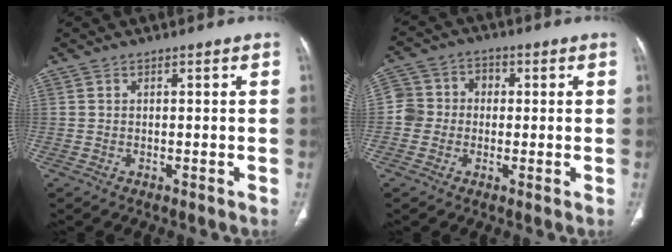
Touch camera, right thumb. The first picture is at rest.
{"total": 6.6, "force": [-0.6, 6.1, 2.2], "torque": [-0.022, 0.027, -0.021]}